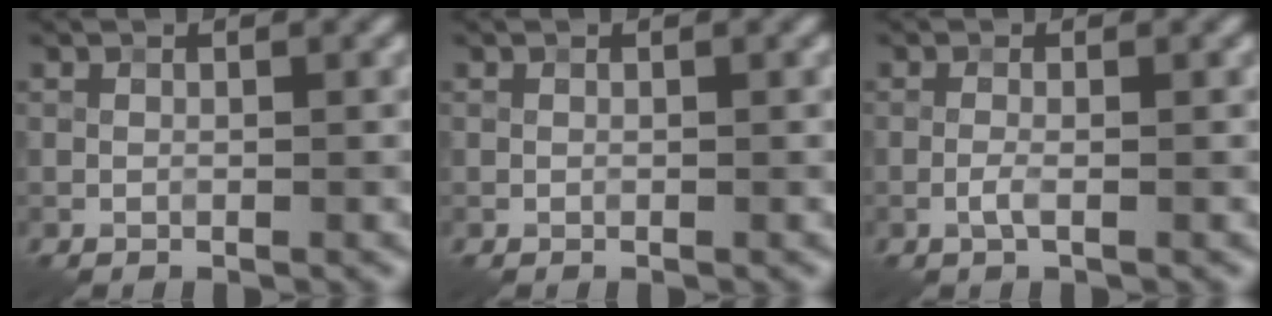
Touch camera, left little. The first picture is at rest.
{"total": 0.0}
{"total": 1.1, "force": [-0.4, 0.1, 1.0], "torque": [-0.021, 0.001, -0.011]}